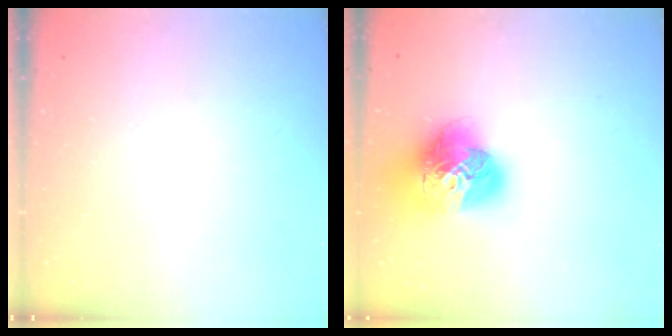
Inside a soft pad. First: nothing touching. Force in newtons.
{"total": 18.3, "press": 18.1, "slide": 2.2}